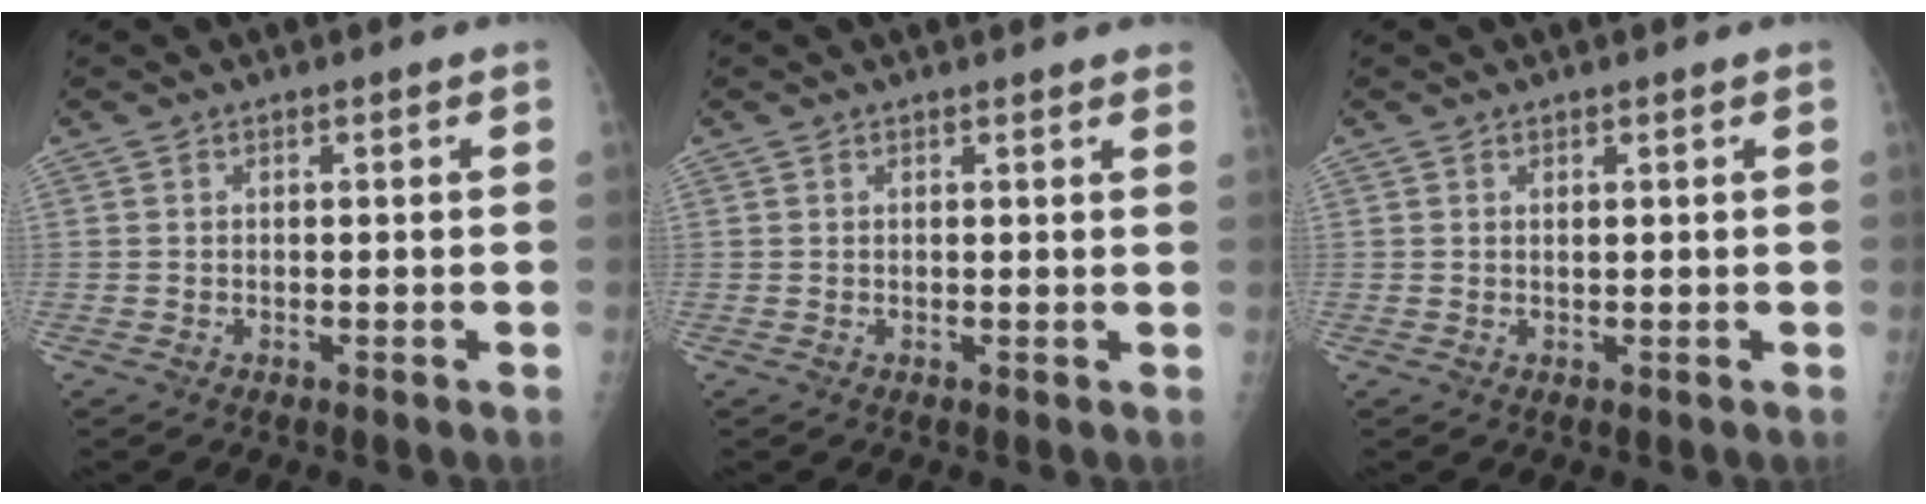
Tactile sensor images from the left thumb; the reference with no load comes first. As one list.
[{"total": 3.9, "force": [3.5, 0.6, 1.6], "torque": [-0.010, -0.005, 0.028]}, {"total": 0.6, "force": [0.4, 0.1, 0.4], "torque": [-0.005, -0.001, 0.006]}]